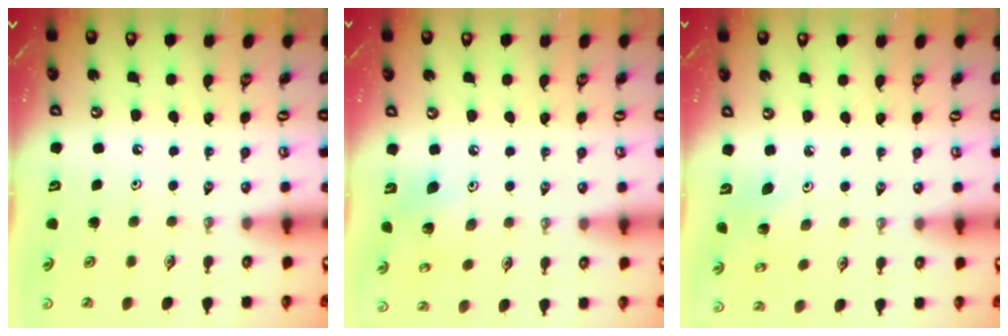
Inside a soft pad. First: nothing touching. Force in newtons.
{"total": 9.6, "press": 9.4, "slide": 1.9}
{"total": 3.6, "press": 3.6, "slide": 0.2}